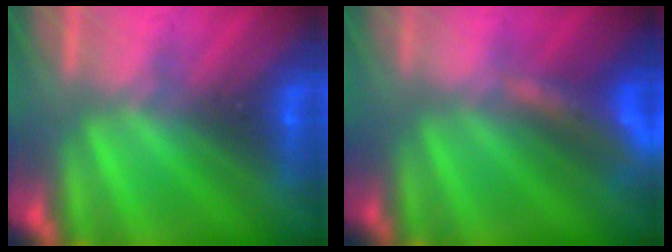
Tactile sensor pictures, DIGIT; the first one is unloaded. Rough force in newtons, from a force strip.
{"total": 9.4}